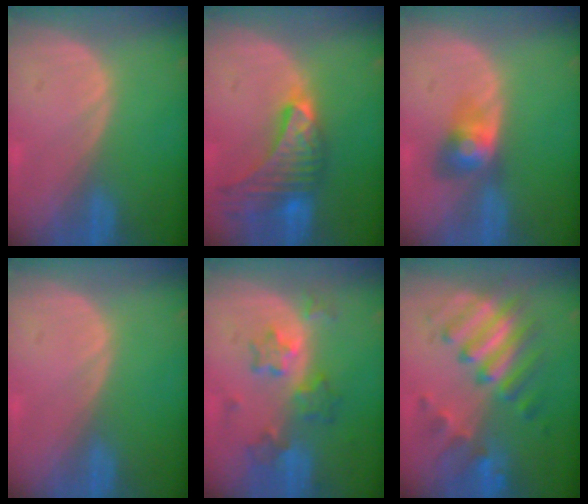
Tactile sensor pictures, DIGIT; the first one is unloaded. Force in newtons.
{"total": 9.6, "press": 8.5, "slide": 4.4}
{"total": 4.0, "press": 4.0, "slide": 0.2}
{"total": 0.0}
{"total": 7.2, "press": 6.4, "slide": 3.4}
{"total": 8.4, "press": 8.4, "slide": 0.3}